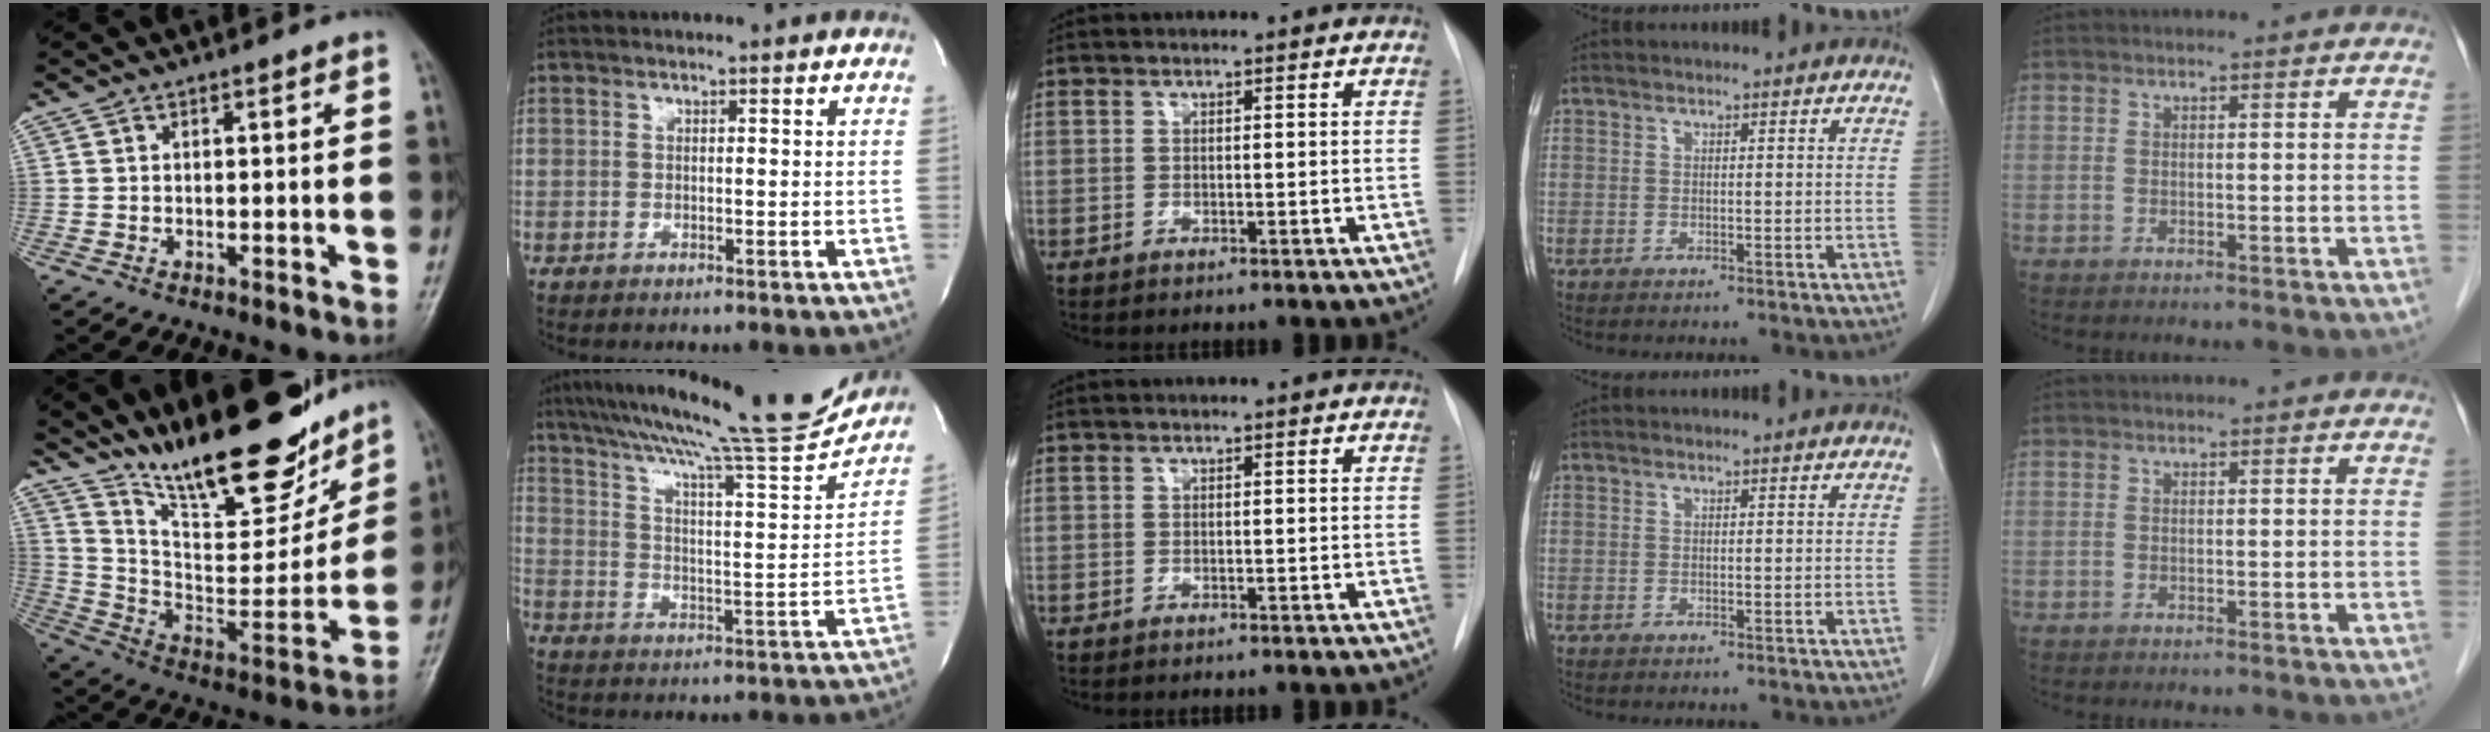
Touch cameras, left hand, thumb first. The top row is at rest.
{"thumb": {"total": 25.1, "force": [19.0, 7.5, 14.7], "torque": [-0.184, -0.089, 0.316]}, "index": {"total": 23.5, "force": [20.9, -0.1, 10.6], "torque": [-0.180, -0.035, 0.299]}}